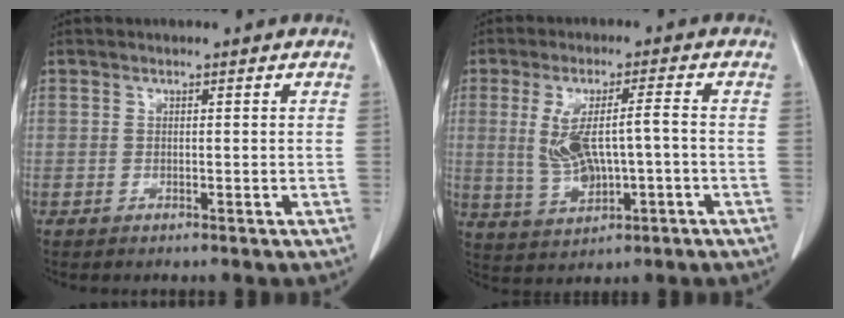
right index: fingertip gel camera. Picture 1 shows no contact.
{"total": 8.4, "force": [-0.4, 2.3, 8.0], "torque": [-0.163, 0.013, 0.007]}